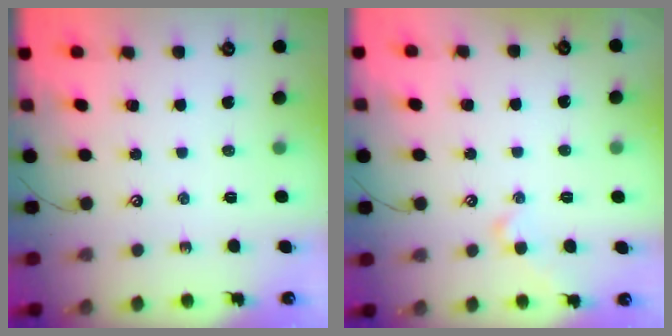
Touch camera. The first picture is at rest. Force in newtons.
{"total": 1.6, "press": 1.5, "slide": 0.4}